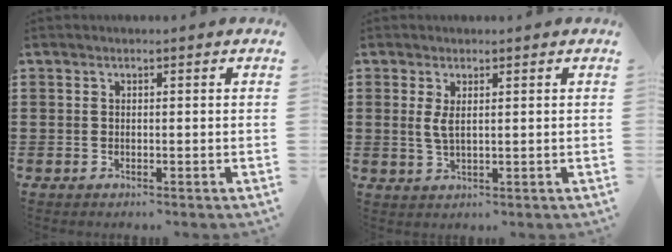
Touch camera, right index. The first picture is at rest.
{"total": 2.5, "force": [0.7, 0.8, 2.3], "torque": [-0.047, 0.002, 0.012]}